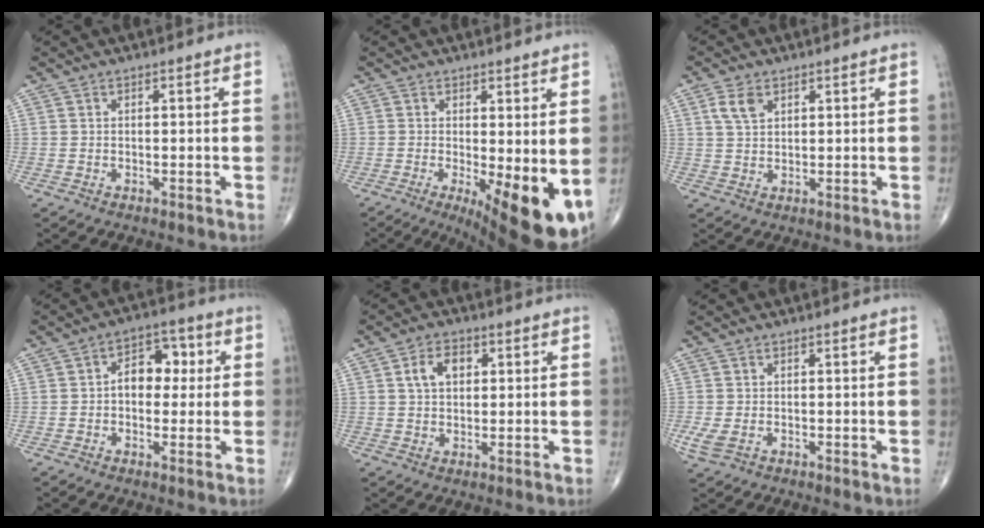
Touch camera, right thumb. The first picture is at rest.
{"total": 13.0, "force": [-2.2, 4.4, 12.1], "torque": [-0.166, -0.028, -0.020]}
{"total": 4.0, "force": [1.9, 2.4, 2.5], "torque": [-0.046, -0.002, 0.041]}
{"total": 7.8, "force": [0.8, 5.5, 5.5], "torque": [-0.046, 0.020, 0.004]}
{"total": 5.6, "force": [1.6, 3.7, 3.9], "torque": [-0.059, 0.006, 0.026]}
{"total": 2.9, "force": [-0.6, 1.7, 2.3], "torque": [-0.061, -0.005, -0.011]}